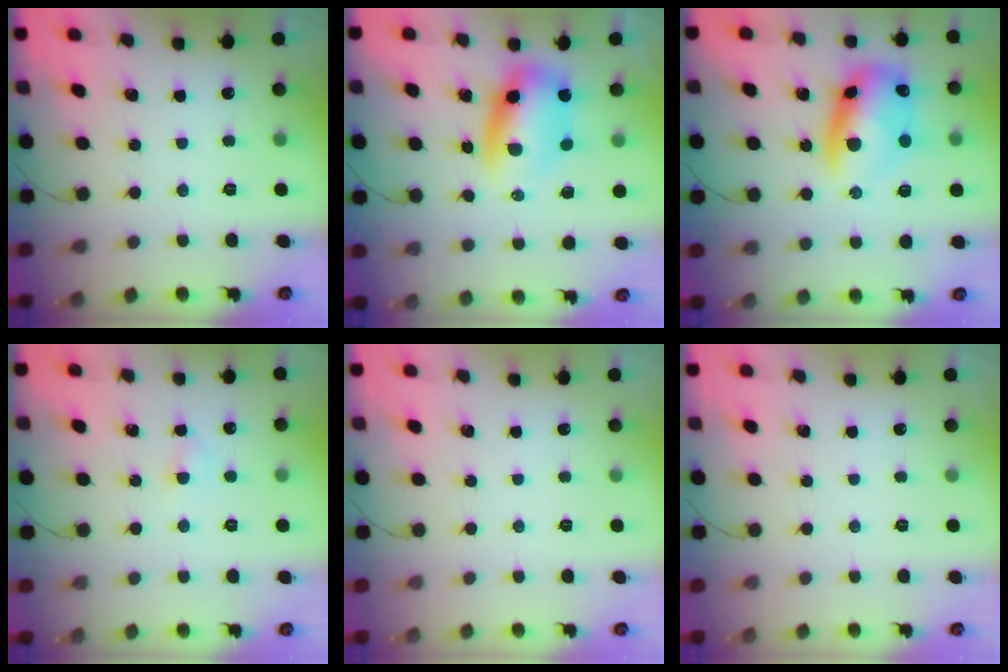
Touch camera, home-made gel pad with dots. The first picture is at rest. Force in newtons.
{"total": 8.0, "press": 7.7, "slide": 2.1}
{"total": 12.9, "press": 12.7, "slide": 2.5}
{"total": 2.7, "press": 2.5, "slide": 0.9}
{"total": 0.0}
{"total": 0.0}